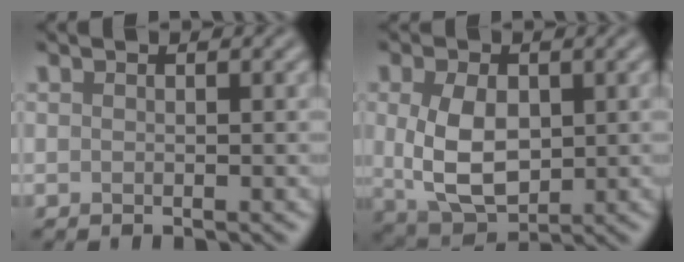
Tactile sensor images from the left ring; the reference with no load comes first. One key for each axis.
{"total": 6.4, "fx": 0.3, "fy": 4.1, "fz": 4.9, "tx": -0.104, "ty": -0.005, "tz": 0.012}